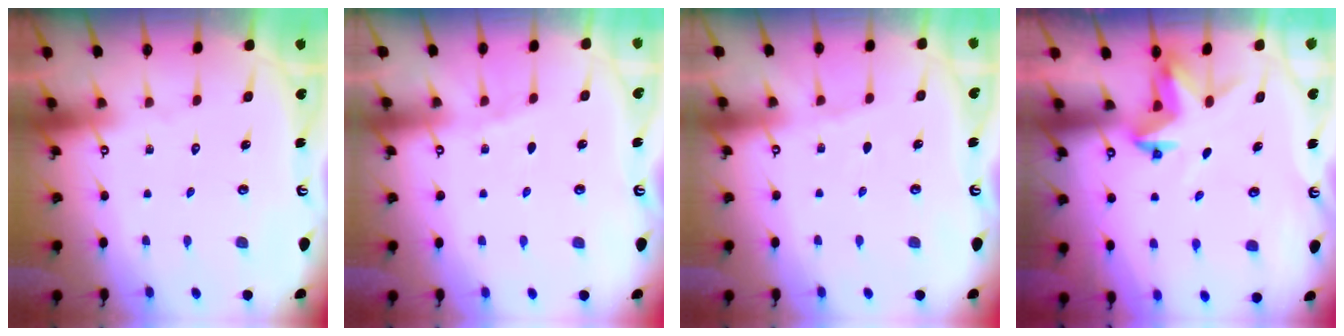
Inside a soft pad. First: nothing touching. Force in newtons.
{"total": 4.4, "press": 3.6, "slide": 2.5}
{"total": 3.0, "press": 2.9, "slide": 0.4}
{"total": 3.8, "press": 3.8, "slide": 0.3}